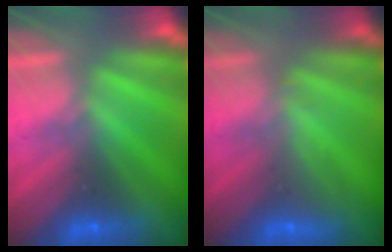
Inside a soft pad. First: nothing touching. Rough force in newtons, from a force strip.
{"total": 2.3}